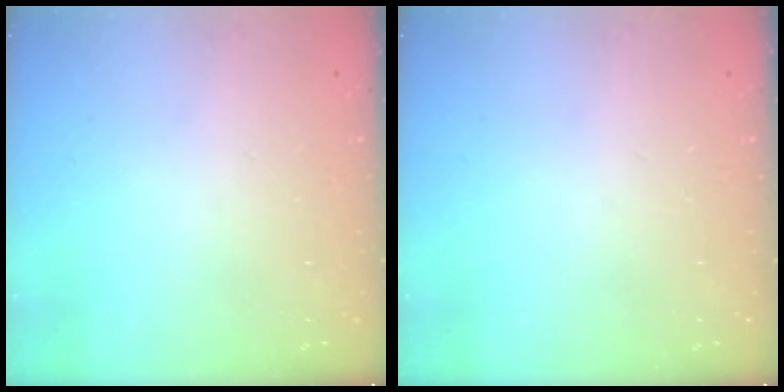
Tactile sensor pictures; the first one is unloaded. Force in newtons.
{"total": 0.0}